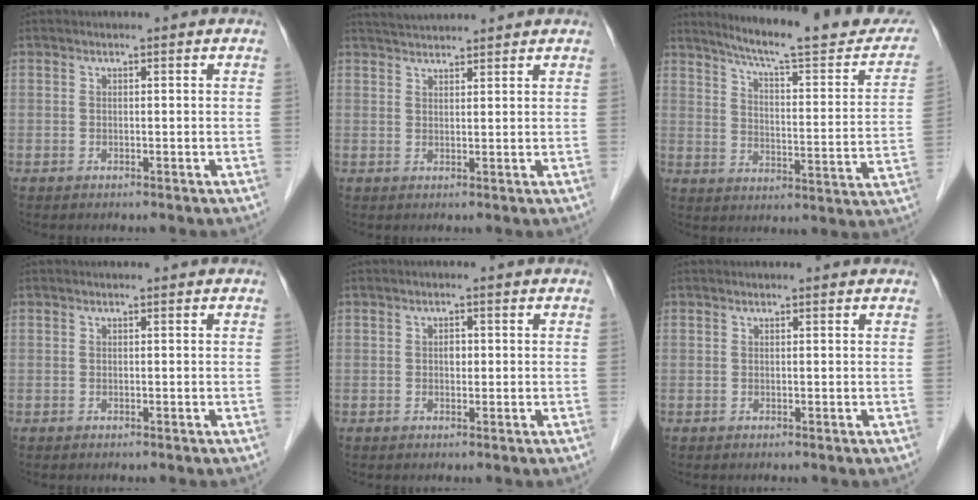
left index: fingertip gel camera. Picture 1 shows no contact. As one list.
[{"total": 4.9, "force": [4.8, 0.3, 1.3], "torque": [-0.024, 0.032, 0.078]}, {"total": 21.2, "force": [18.5, 2.2, 10.0], "torque": [-0.134, -0.040, 0.237]}, {"total": 0.0}, {"total": 1.2, "force": [-0.1, 0.9, 0.9], "torque": [-0.012, 0.000, -0.004]}, {"total": 0.7, "force": [0.7, 0.0, 0.1], "torque": [-0.010, 0.002, 0.007]}]